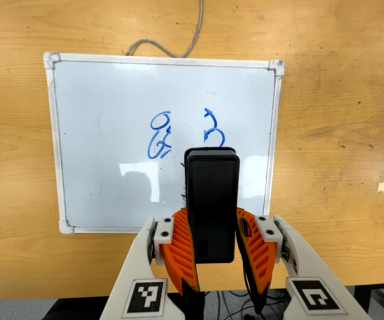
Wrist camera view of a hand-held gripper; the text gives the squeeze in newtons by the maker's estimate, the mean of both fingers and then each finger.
{"total": 7.6, "left": 6.0, "right": 9.1}